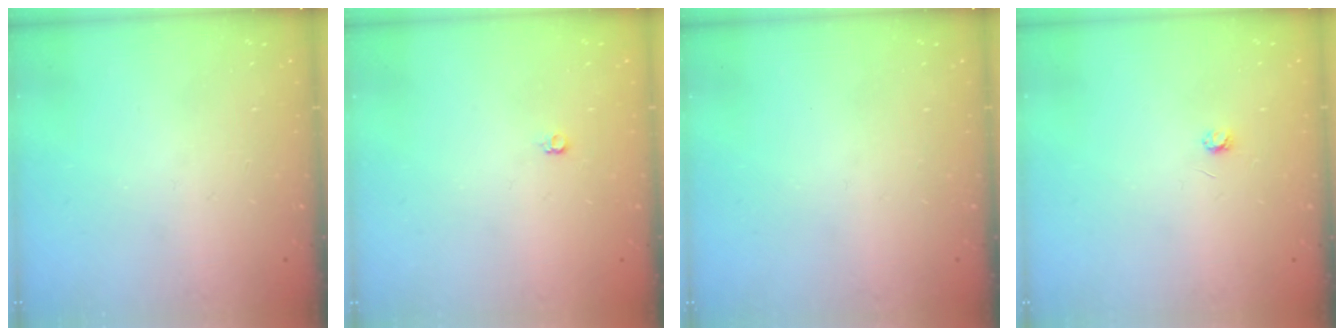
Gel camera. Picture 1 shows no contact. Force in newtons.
{"total": 3.9, "press": 3.9, "slide": 0.7}
{"total": 0.0}
{"total": 2.8, "press": 2.7, "slide": 0.3}